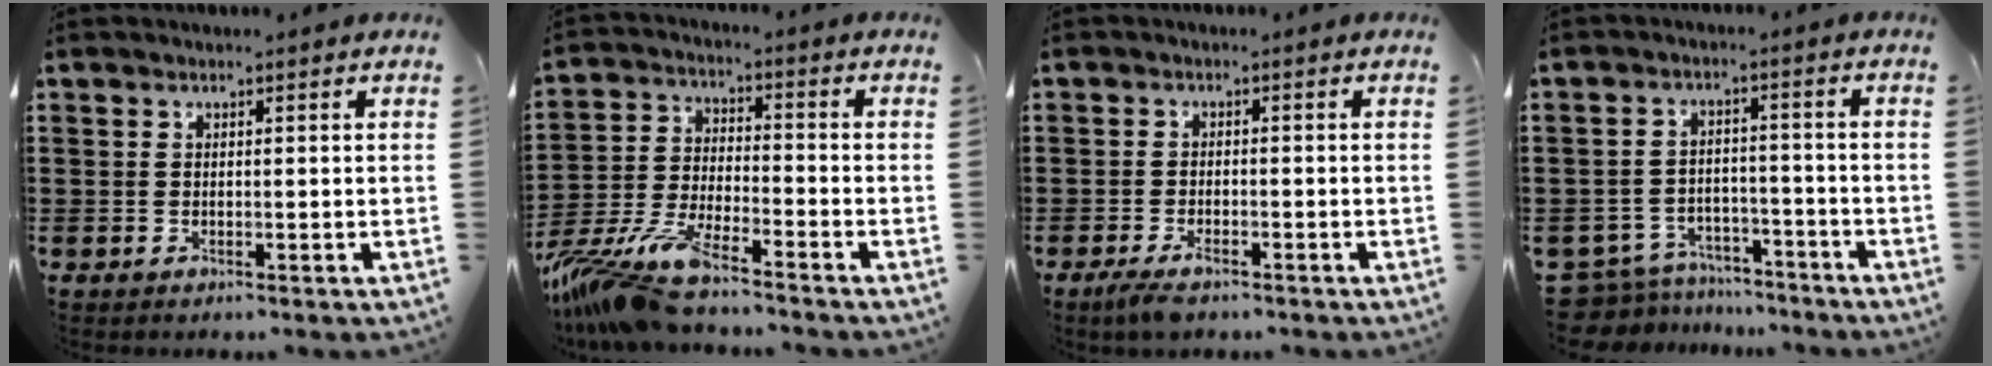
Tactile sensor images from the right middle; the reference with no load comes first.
{"total": 9.8, "force": [-8.8, 0.6, 4.4], "torque": [-0.112, -0.009, -0.179]}
{"total": 2.5, "force": [-1.8, 0.5, 1.7], "torque": [-0.043, -0.004, -0.038]}
{"total": 5.9, "force": [-5.7, 1.3, 0.5], "torque": [-0.035, 0.009, -0.125]}